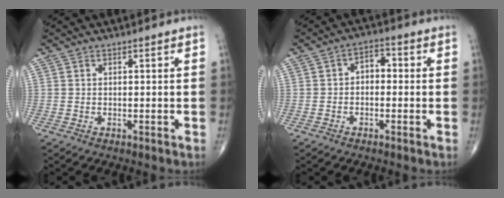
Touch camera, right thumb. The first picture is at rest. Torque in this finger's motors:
{"motor_torque": [-0.11, 0.11, 0.20, -0.06, -0.02]}